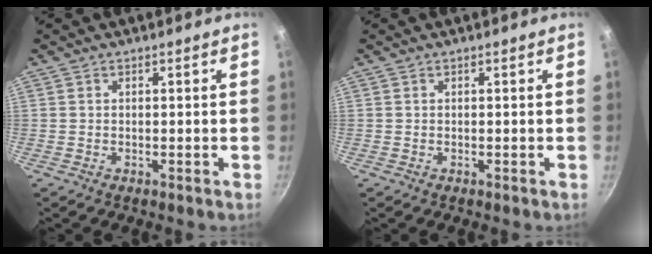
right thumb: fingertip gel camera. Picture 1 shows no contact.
{"total": 0.0}